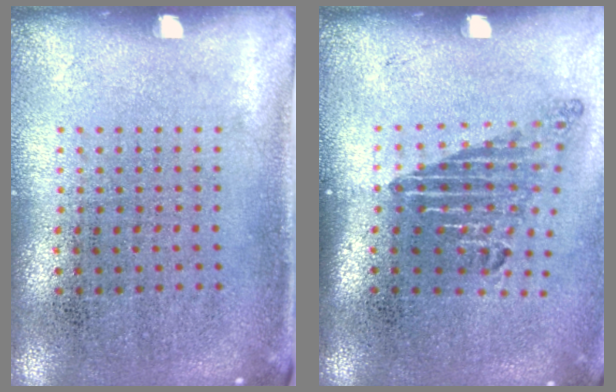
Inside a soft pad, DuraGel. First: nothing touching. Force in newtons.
{"total": 1.7, "press": 1.2, "slide": 1.2}